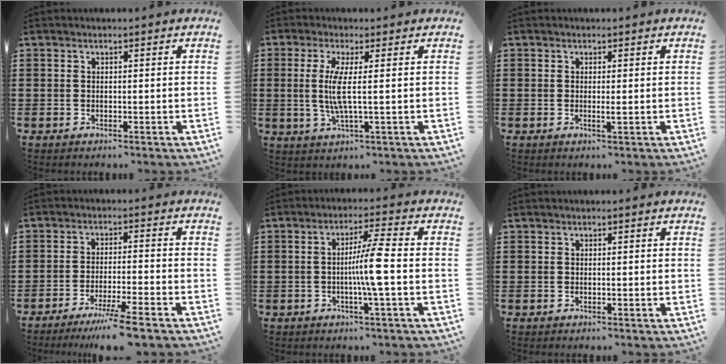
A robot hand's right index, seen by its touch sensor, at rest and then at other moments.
{"total": 5.9, "force": [0.3, 0.0, 5.9], "torque": [-0.125, -0.014, -0.003]}
{"total": 1.0, "force": [-0.1, 0.0, 1.0], "torque": [-0.018, -0.005, -0.001]}
{"total": 5.8, "force": [-4.5, -0.6, 3.6], "torque": [-0.068, -0.019, -0.084]}
{"total": 6.3, "force": [-1.0, -0.3, 6.2], "torque": [-0.110, -0.003, -0.025]}
{"total": 0.0}